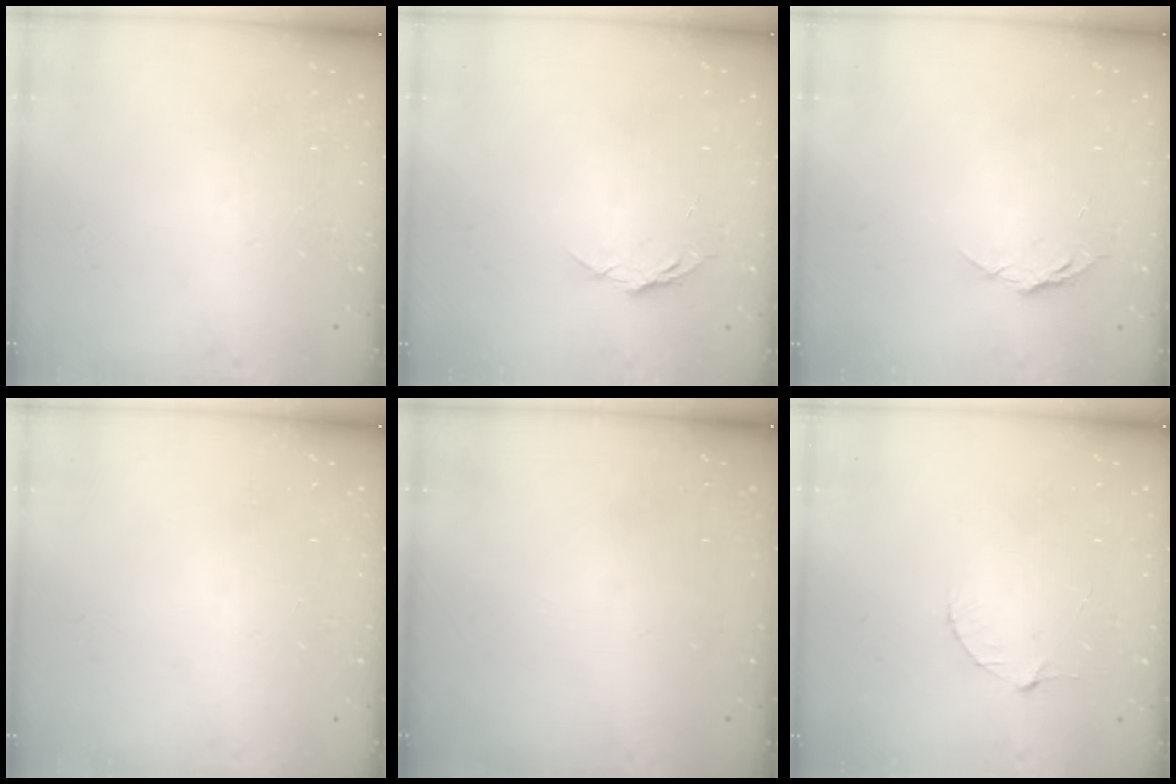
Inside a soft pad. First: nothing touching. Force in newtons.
{"total": 5.2, "press": 5.1, "slide": 0.5}
{"total": 5.2, "press": 5.1, "slide": 0.5}
{"total": 0.0}
{"total": 0.0}
{"total": 3.8, "press": 3.7, "slide": 0.4}